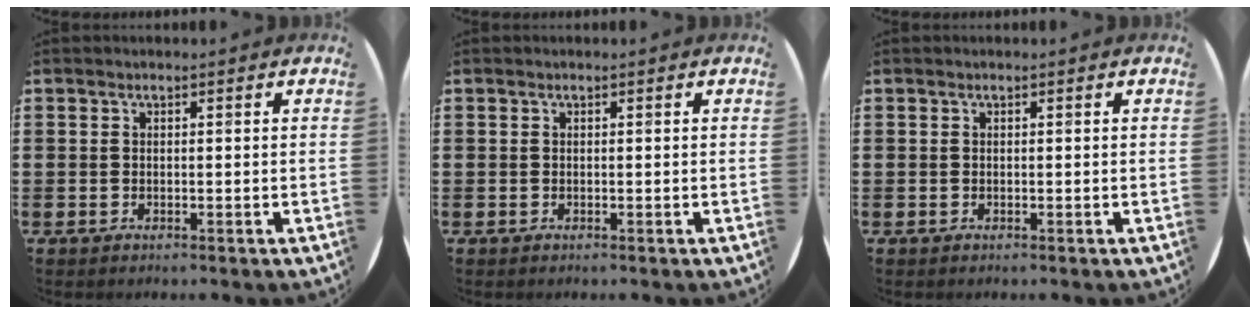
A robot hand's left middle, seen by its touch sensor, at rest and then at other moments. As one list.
[{"total": 0.0}, {"total": 0.0}]